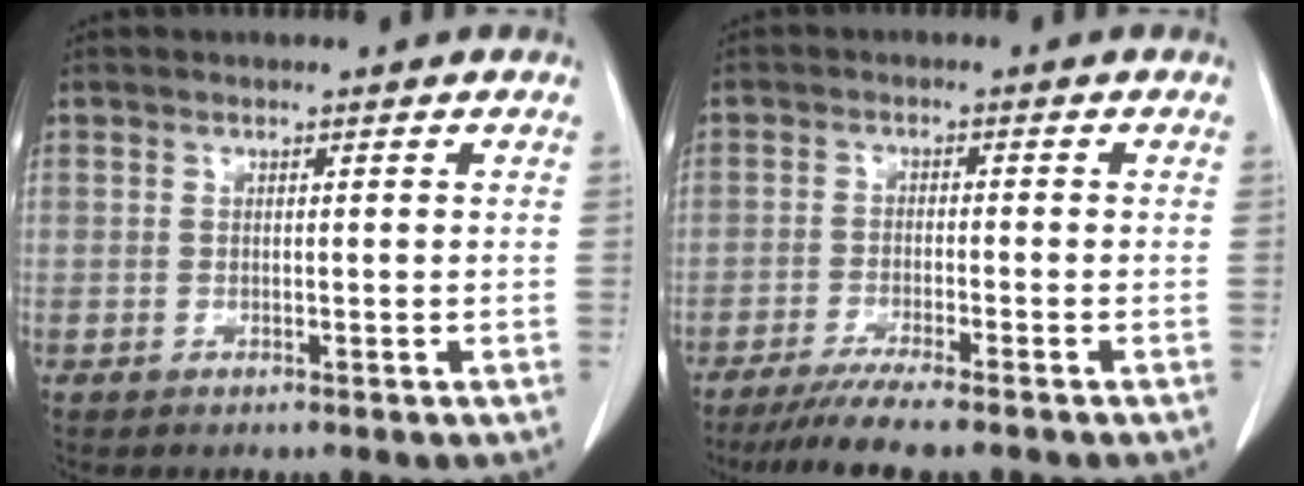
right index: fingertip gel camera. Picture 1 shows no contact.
{"total": 8.0, "force": [-6.5, -0.1, 4.6], "torque": [-0.066, -0.020, -0.104]}